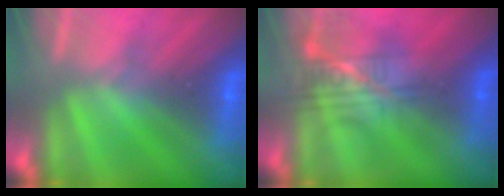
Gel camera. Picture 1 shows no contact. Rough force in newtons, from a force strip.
{"total": 2.4}